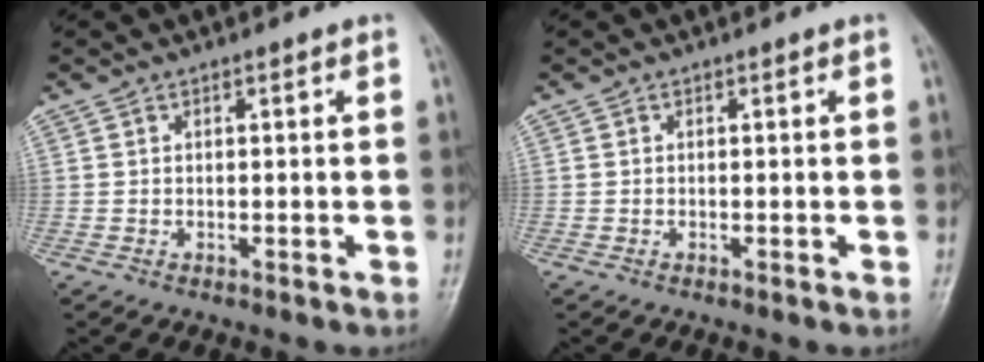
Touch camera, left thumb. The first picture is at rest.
{"total": 0.0}